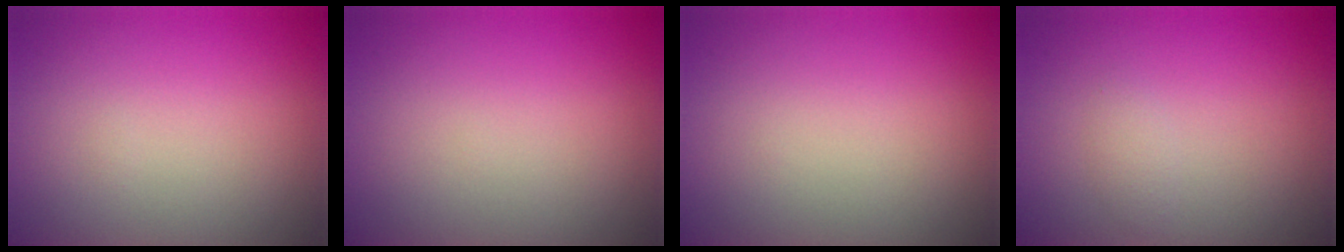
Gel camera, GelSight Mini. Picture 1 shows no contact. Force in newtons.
{"total": 0.0}
{"total": 0.0}
{"total": 0.8, "press": 0.8, "slide": 0.0}